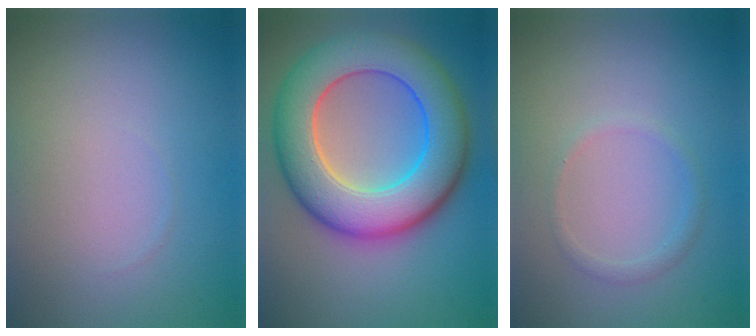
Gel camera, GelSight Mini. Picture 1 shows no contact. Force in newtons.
{"total": 11.0, "press": 11.0, "slide": 0.4}
{"total": 1.1, "press": 1.1, "slide": 0.0}